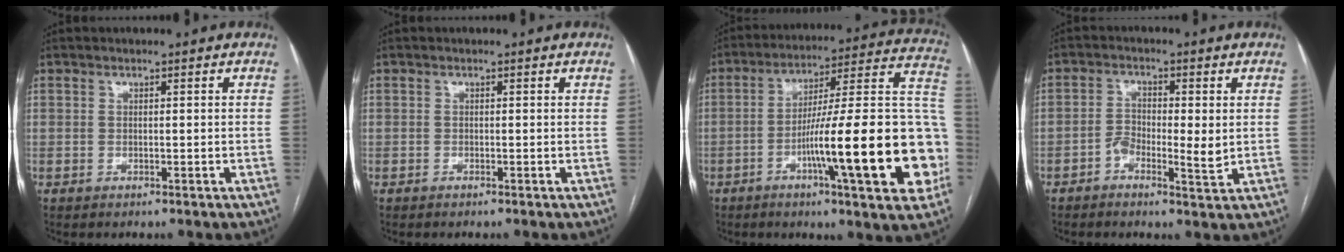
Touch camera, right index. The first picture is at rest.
{"total": 0.0}
{"total": 25.2, "force": [-6.7, 1.9, 24.2], "torque": [-0.272, 0.015, -0.100]}
{"total": 4.8, "force": [-0.8, 1.8, 4.4], "torque": [-0.076, 0.005, -0.018]}